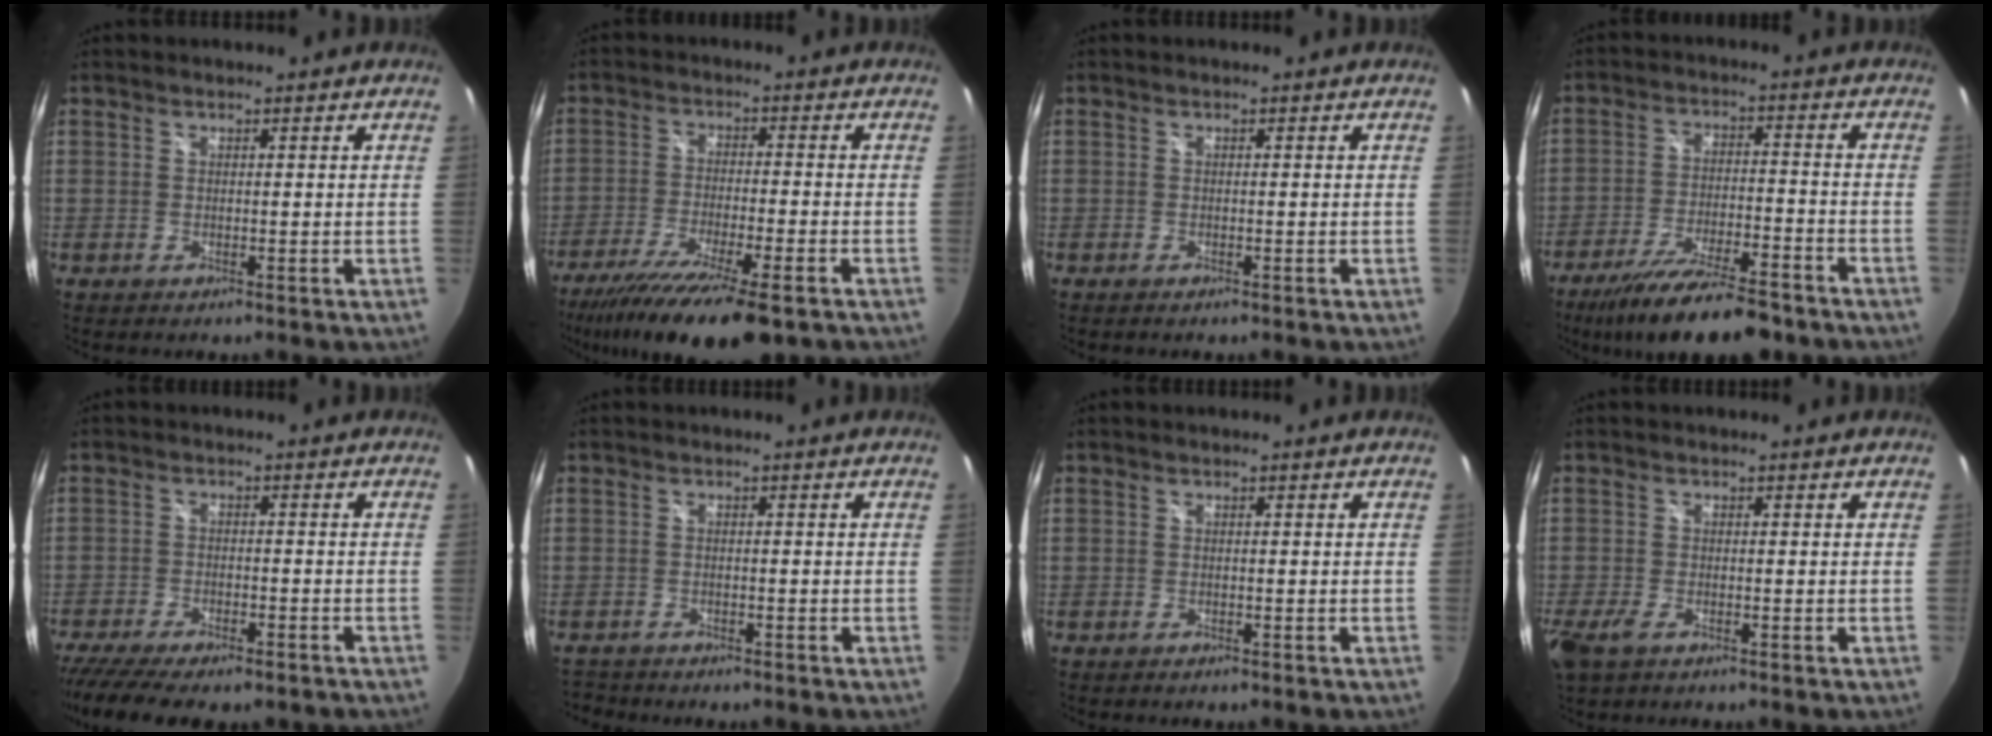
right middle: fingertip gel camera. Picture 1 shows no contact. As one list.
[{"total": 17.1, "force": [-12.5, 2.5, 11.3], "torque": [-0.220, -0.055, -0.210]}, {"total": 0.6, "force": [-0.6, 0.2, 0.2], "torque": [-0.004, -0.003, -0.011]}, {"total": 16.1, "force": [-12.9, 3.4, 9.1], "torque": [-0.180, -0.029, -0.207]}, {"total": 13.8, "force": [-11.0, 3.9, 7.4], "torque": [-0.163, -0.048, -0.173]}, {"total": 3.3, "force": [-3.1, 1.0, 0.5], "torque": [-0.024, -0.014, -0.058]}, {"total": 0.6, "force": [-0.5, 0.2, 0.2], "torque": [-0.003, -0.003, -0.011]}, {"total": 4.1, "force": [-2.4, 1.7, 2.8], "torque": [-0.071, -0.015, -0.046]}]